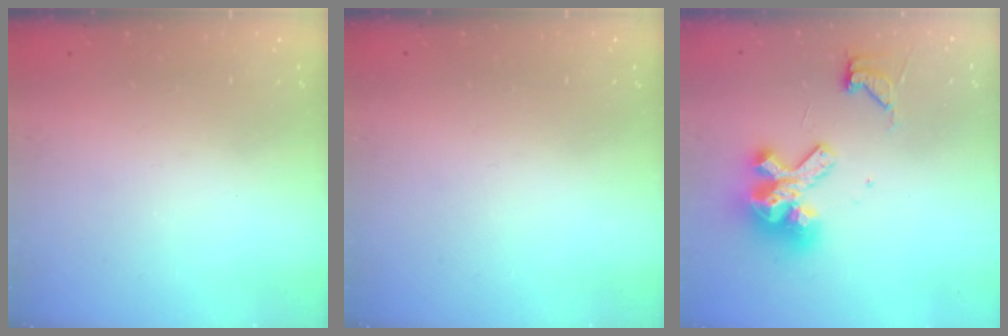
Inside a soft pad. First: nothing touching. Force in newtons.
{"total": 0.0}
{"total": 12.5, "press": 12.4, "slide": 1.4}